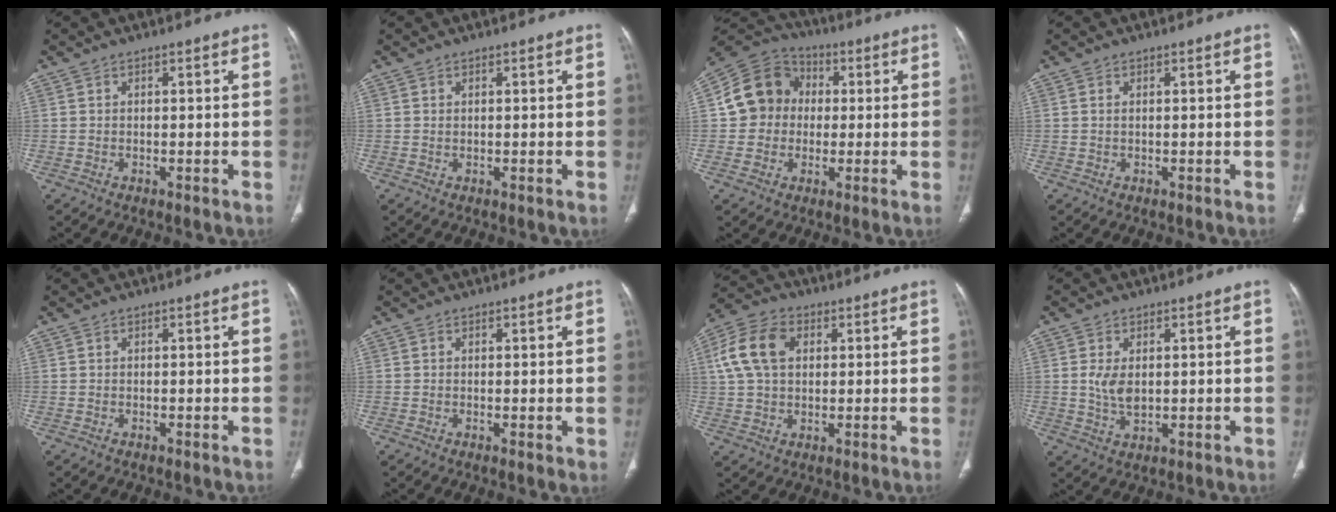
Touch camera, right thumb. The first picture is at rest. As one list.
[{"total": 0.0}, {"total": 12.0, "force": [1.1, 10.8, 5.0], "torque": [-0.068, 0.022, 0.008]}, {"total": 0.5, "force": [0.1, 0.3, 0.4], "torque": [-0.015, 0.004, 0.004]}, {"total": 0.0}, {"total": 0.9, "force": [0.1, 0.2, 0.8], "torque": [-0.019, -0.006, 0.002]}, {"total": 10.7, "force": [2.7, 7.4, 7.2], "torque": [-0.136, 0.017, 0.045]}, {"total": 4.6, "force": [0.7, 2.6, 3.7], "torque": [-0.073, -0.010, 0.018]}]